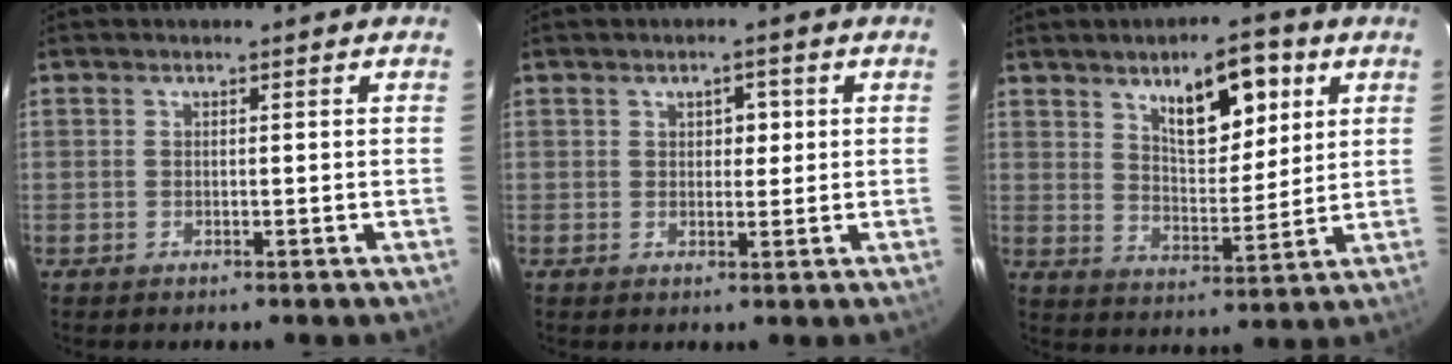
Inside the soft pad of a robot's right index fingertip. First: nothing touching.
{"total": 2.8, "force": [0.8, 2.0, 1.8], "torque": [-0.022, 0.008, 0.013]}
{"total": 12.1, "force": [6.2, 5.2, 9.1], "torque": [-0.129, 0.007, 0.103]}